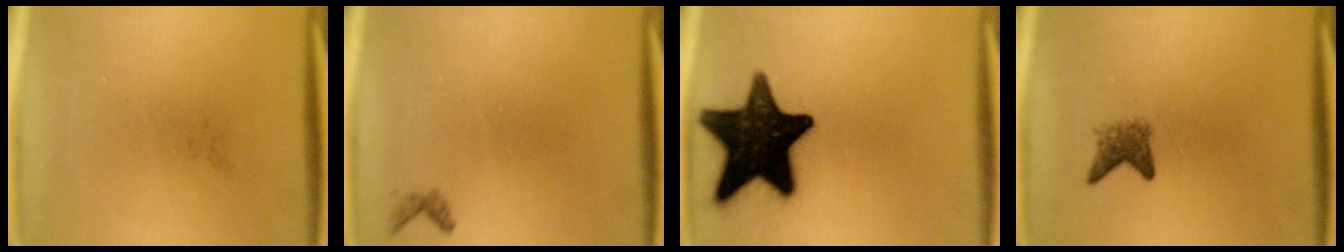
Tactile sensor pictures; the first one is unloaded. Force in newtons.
{"total": 0.7}
{"total": 19.4}
{"total": 2.3}